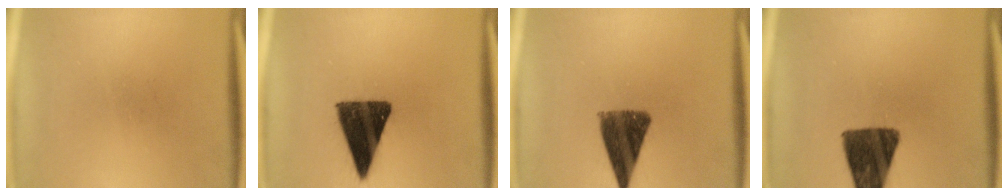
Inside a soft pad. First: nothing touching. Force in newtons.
{"total": 13.5}
{"total": 10.3}
{"total": 12.8}